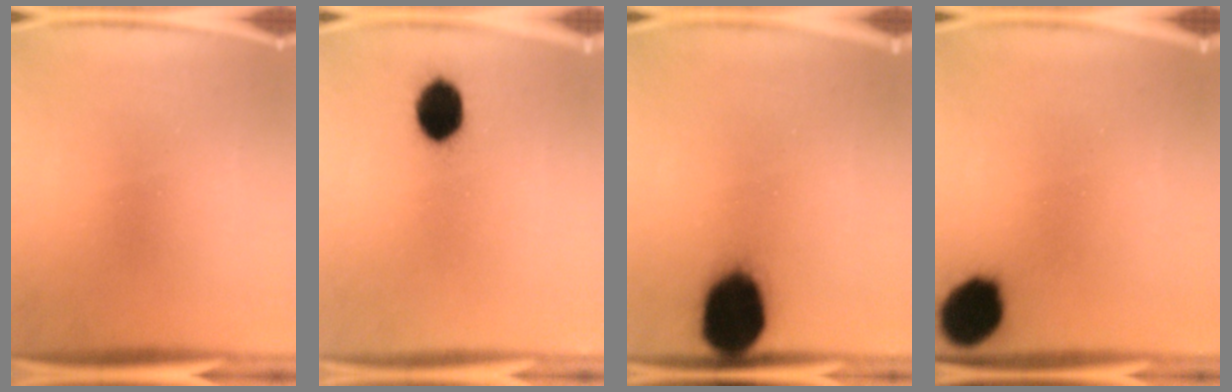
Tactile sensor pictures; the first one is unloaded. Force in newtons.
{"total": 8.1}
{"total": 19.5}
{"total": 12.2}